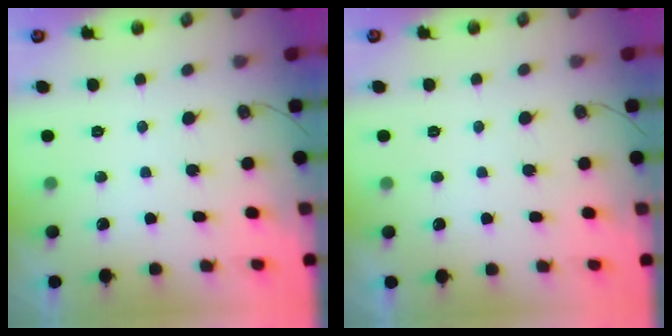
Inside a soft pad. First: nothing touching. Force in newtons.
{"total": 0.0}